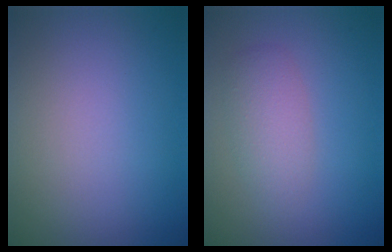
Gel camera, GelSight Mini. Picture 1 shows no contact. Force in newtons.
{"total": 2.6, "press": 2.6, "slide": 0.3}